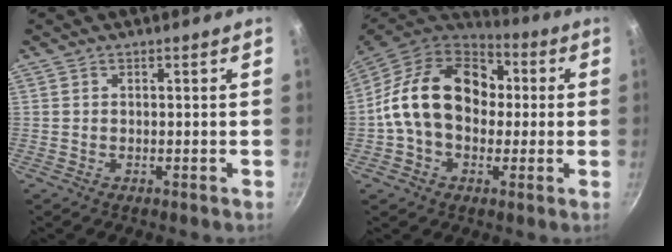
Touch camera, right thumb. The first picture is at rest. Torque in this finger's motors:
{"motor_torque": [2.27, 2.30, 1.46, -0.76, 0.53]}